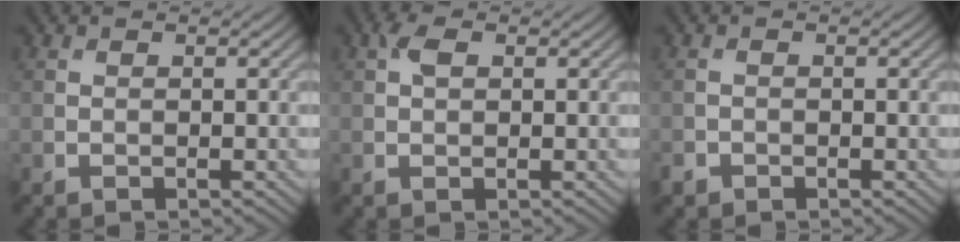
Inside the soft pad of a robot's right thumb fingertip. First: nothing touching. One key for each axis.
{"total": 1.9, "fx": 0.7, "fy": 1.1, "fz": 1.4, "tx": -0.031, "ty": 0.005, "tz": 0.008}
{"total": 1.1, "fx": -0.9, "fy": 0.7, "fz": 0.1, "tx": -0.002, "ty": -0.003, "tz": -0.020}